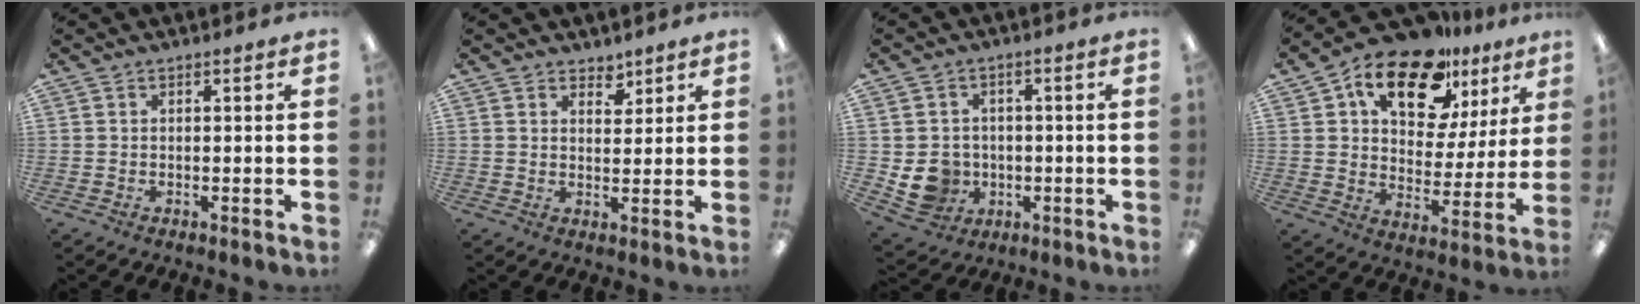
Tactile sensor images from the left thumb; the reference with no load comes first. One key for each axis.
{"total": 3.8, "fx": 3.0, "fy": 2.1, "fz": 0.8, "tx": 0.000, "ty": -0.018, "tz": 0.050}
{"total": 8.0, "fx": -1.1, "fy": 7.5, "fz": 2.5, "tx": -0.067, "ty": 0.005, "tz": -0.013}
{"total": 19.4, "fx": 12.7, "fy": 9.5, "fz": 11.1, "tx": -0.183, "ty": -0.066, "tz": 0.219}